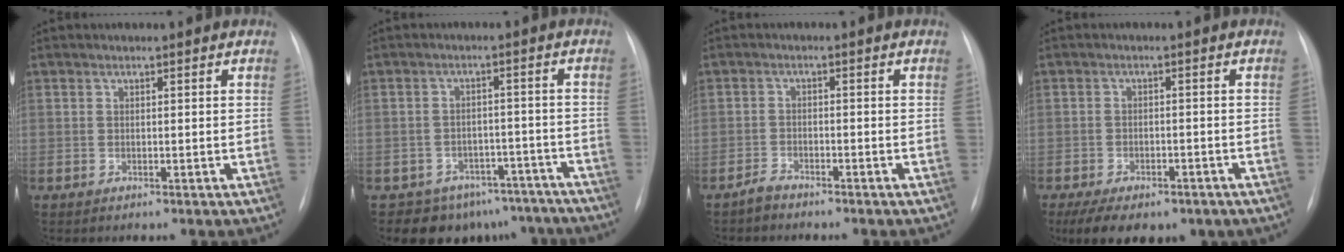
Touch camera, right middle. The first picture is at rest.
{"total": 10.4, "force": [-8.5, 6.0, 0.7], "torque": [0.015, 0.029, -0.095]}
{"total": 2.0, "force": [-1.9, 0.5, 0.3], "torque": [-0.010, -0.002, -0.035]}
{"total": 12.3, "force": [-8.3, 6.0, 6.8], "torque": [-0.117, -0.005, -0.108]}